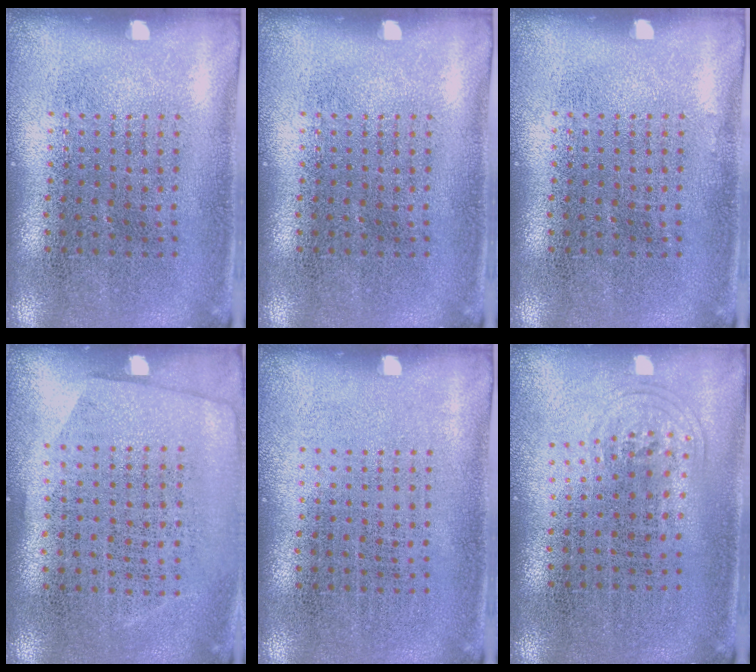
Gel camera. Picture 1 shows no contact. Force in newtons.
{"total": 0.0}
{"total": 0.0}
{"total": 0.5, "press": 0.0, "slide": 0.5}
{"total": 0.0}
{"total": 0.9, "press": 0.6, "slide": 0.7}